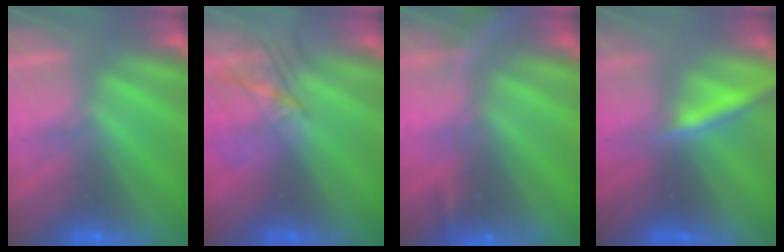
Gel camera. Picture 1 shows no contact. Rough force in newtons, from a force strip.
{"total": 2.4}
{"total": 5.8}
{"total": 2.2}